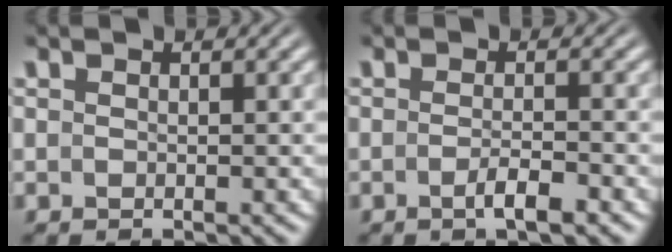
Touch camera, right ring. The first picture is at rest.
{"total": 2.1, "force": [-1.4, -0.1, 1.6], "torque": [-0.025, 0.000, -0.027]}